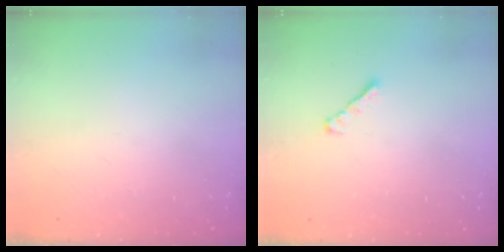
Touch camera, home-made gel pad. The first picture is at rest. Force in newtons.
{"total": 2.5, "press": 2.4, "slide": 0.6}